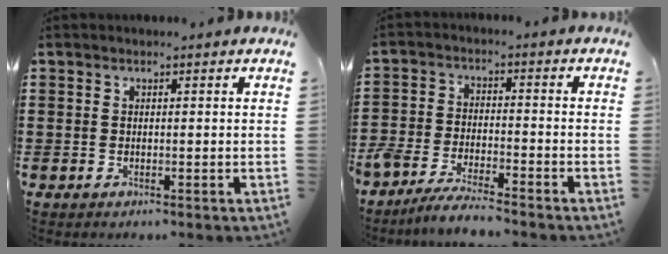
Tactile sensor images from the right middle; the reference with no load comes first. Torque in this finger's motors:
{"motor_torque": [0.55, -0.16, 0.64, 0.21]}